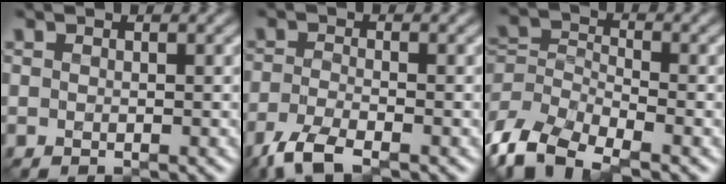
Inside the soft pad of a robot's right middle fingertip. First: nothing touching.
{"total": 3.9, "force": [-2.9, 0.9, 2.4], "torque": [-0.058, -0.012, -0.066]}
{"total": 6.5, "force": [-4.2, 3.2, 3.8], "torque": [-0.082, -0.008, -0.091]}